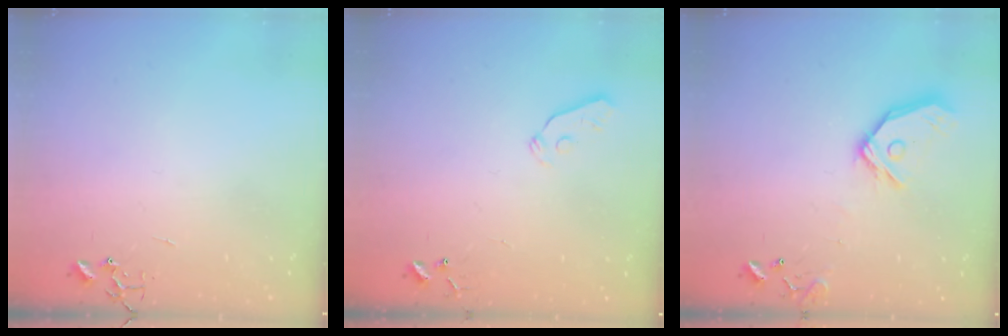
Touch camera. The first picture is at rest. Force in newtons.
{"total": 3.6, "press": 3.5, "slide": 0.7}
{"total": 14.2, "press": 14.0, "slide": 2.3}